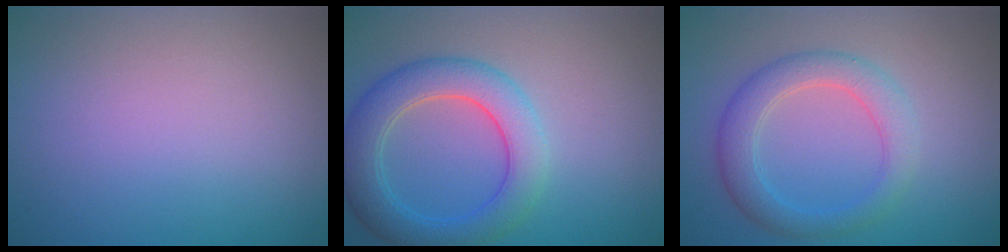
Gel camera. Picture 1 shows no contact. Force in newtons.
{"total": 5.6, "press": 5.6, "slide": 0.2}
{"total": 3.7, "press": 3.7, "slide": 0.3}